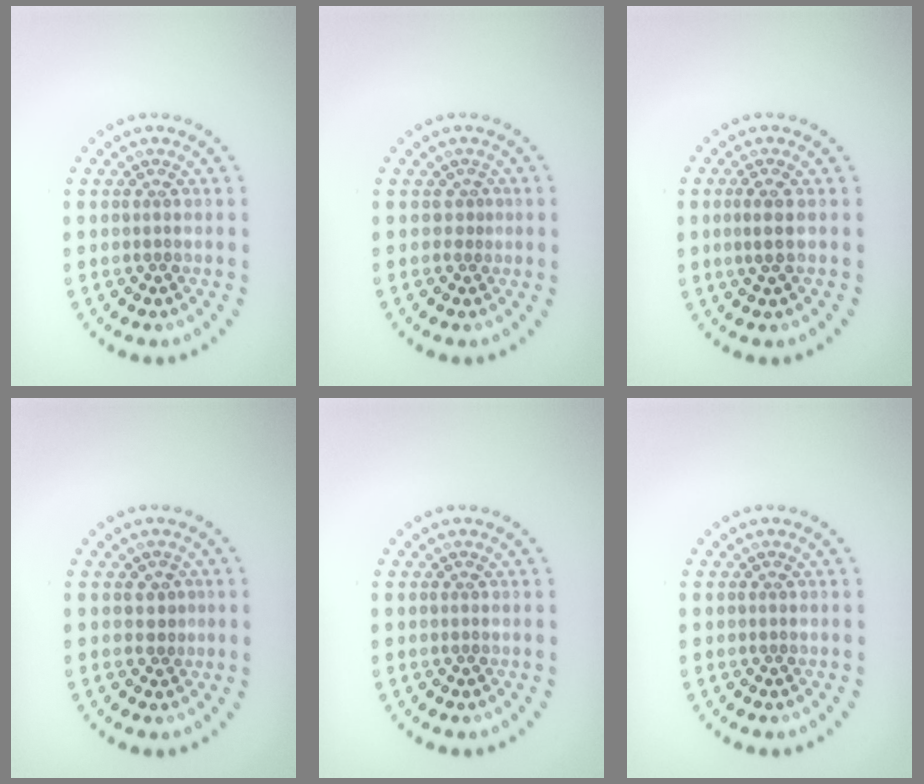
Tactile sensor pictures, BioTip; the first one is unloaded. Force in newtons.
{"total": 0.6, "press": 0.1, "slide": 0.6}
{"total": 1.6, "press": 1.3, "slide": 1.0}
{"total": 0.9, "press": 0.7, "slide": 0.6}
{"total": 0.0}
{"total": 0.0}